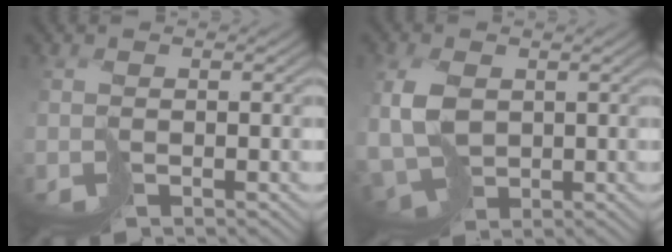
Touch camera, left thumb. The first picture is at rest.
{"total": 6.5, "force": [0.4, 4.4, 4.7], "torque": [-0.130, -0.004, 0.005]}